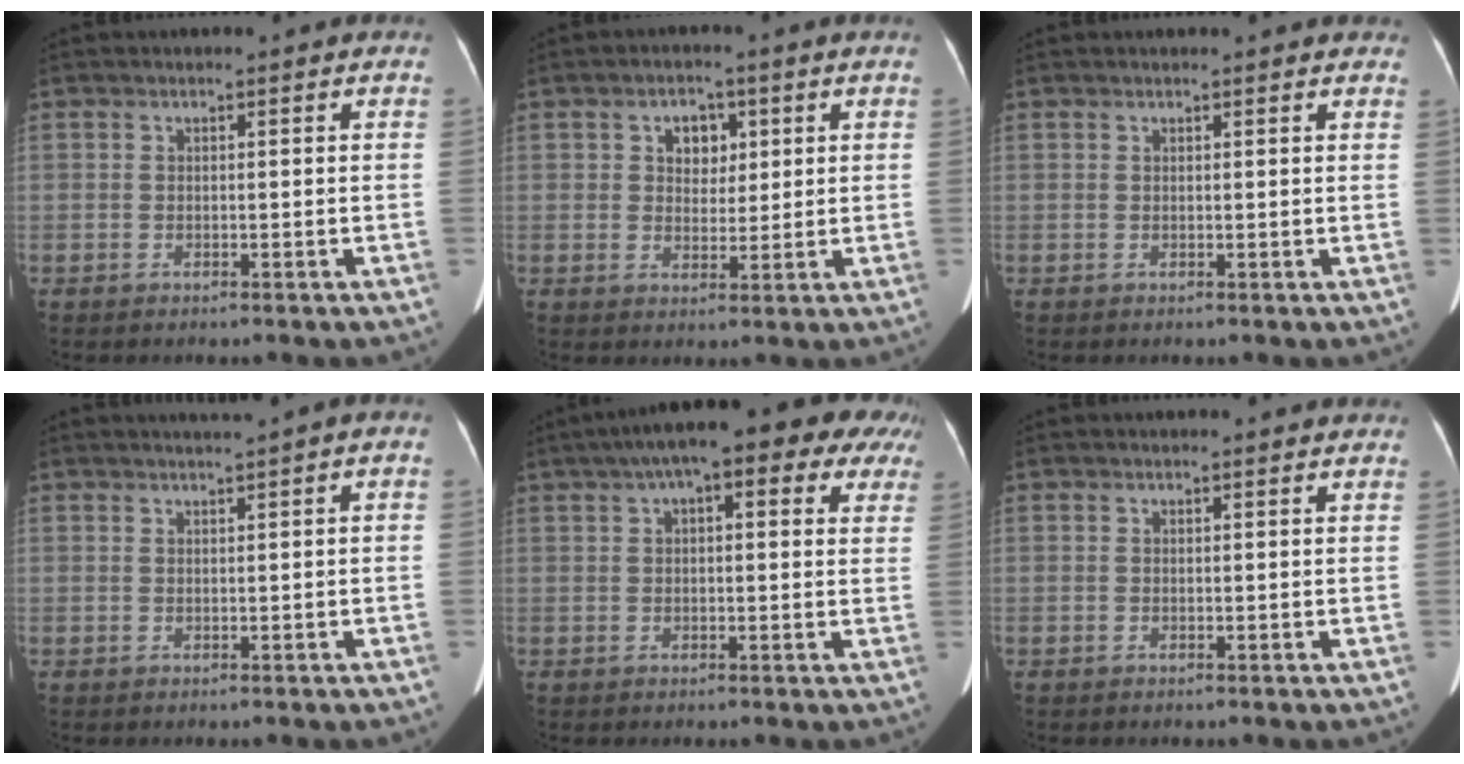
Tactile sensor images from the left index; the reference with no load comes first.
{"total": 4.1, "force": [1.5, 3.0, 2.4], "torque": [-0.036, 0.010, 0.026]}
{"total": 5.9, "force": [5.4, 1.3, 2.1], "torque": [-0.026, 0.020, 0.052]}
{"total": 2.0, "force": [1.2, 0.0, 1.6], "torque": [-0.030, 0.012, 0.022]}
{"total": 16.6, "force": [9.8, 5.1, 12.5], "torque": [-0.185, 0.065, 0.123]}
{"total": 4.1, "force": [3.9, 0.5, 1.3], "torque": [-0.020, 0.020, 0.040]}